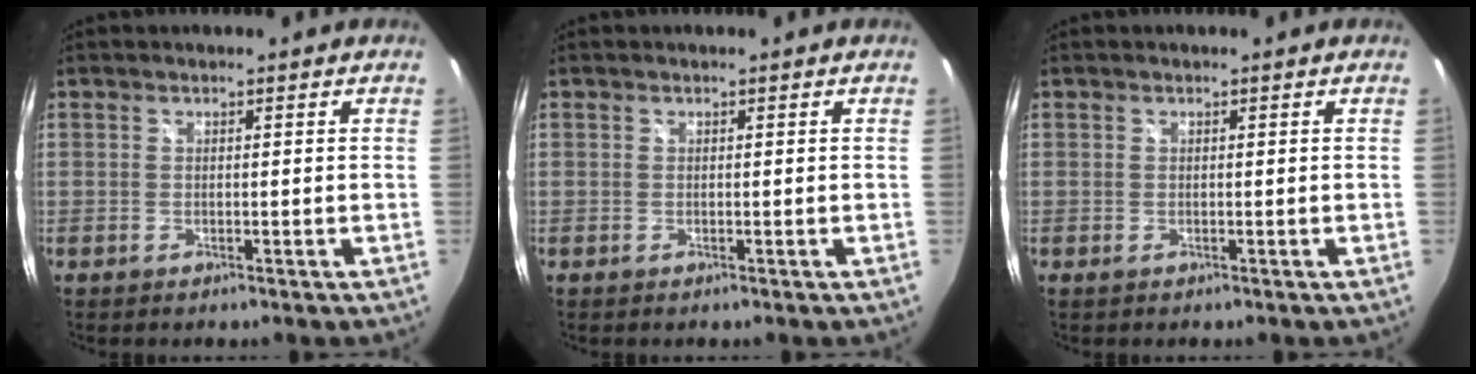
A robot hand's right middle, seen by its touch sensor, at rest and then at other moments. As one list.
[{"total": 0.0}, {"total": 0.0}]